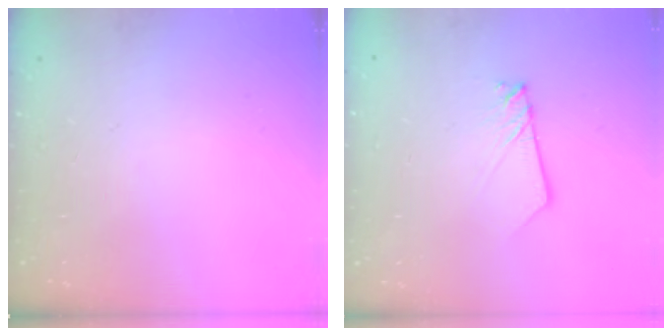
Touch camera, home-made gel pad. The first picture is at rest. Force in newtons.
{"total": 2.7, "press": 2.6, "slide": 0.3}